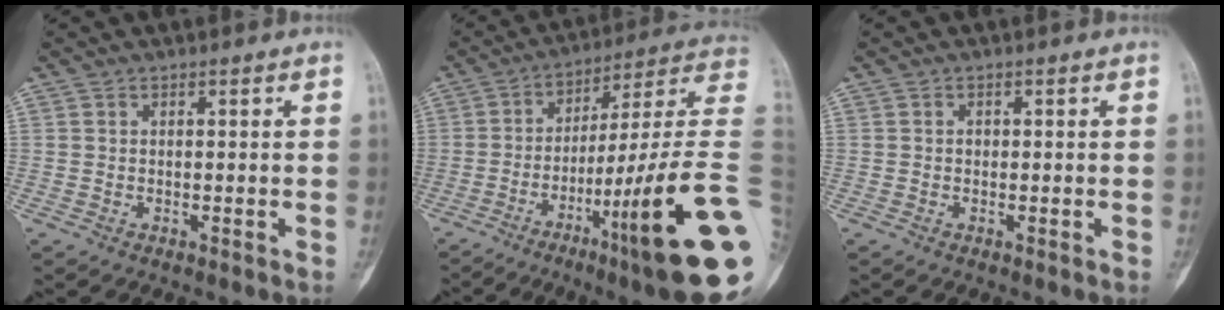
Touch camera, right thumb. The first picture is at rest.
{"total": 28.6, "force": [-8.3, 3.2, 27.2], "torque": [-0.326, 0.036, -0.127]}
{"total": 0.5, "force": [0.0, 0.4, 0.3], "torque": [-0.003, 0.002, -0.002]}